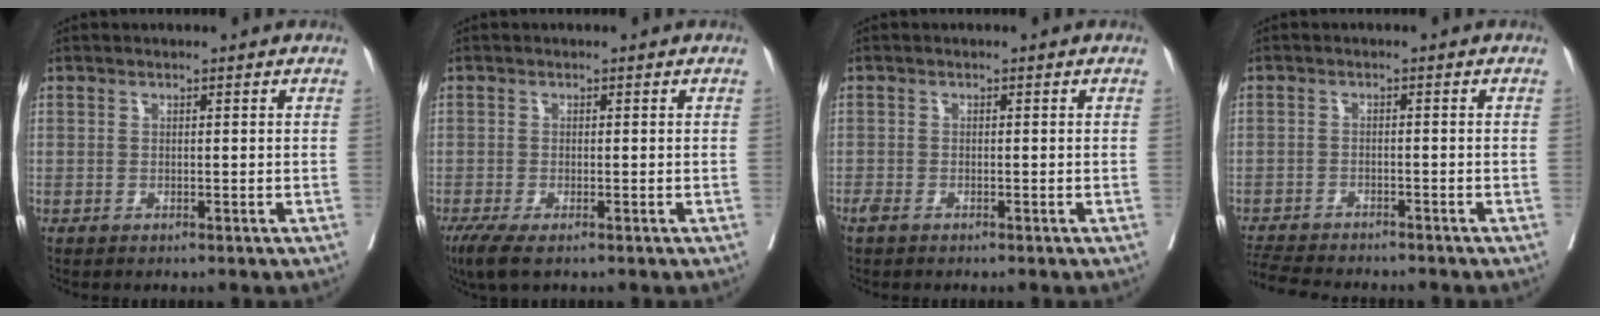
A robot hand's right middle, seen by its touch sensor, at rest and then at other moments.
{"total": 3.7, "force": [-2.4, 0.8, 2.7], "torque": [-0.057, -0.014, -0.042]}
{"total": 1.3, "force": [-0.9, 0.5, 0.7], "torque": [-0.019, -0.003, -0.018]}
{"total": 9.0, "force": [-8.3, 1.2, 3.1], "torque": [-0.053, -0.013, -0.130]}